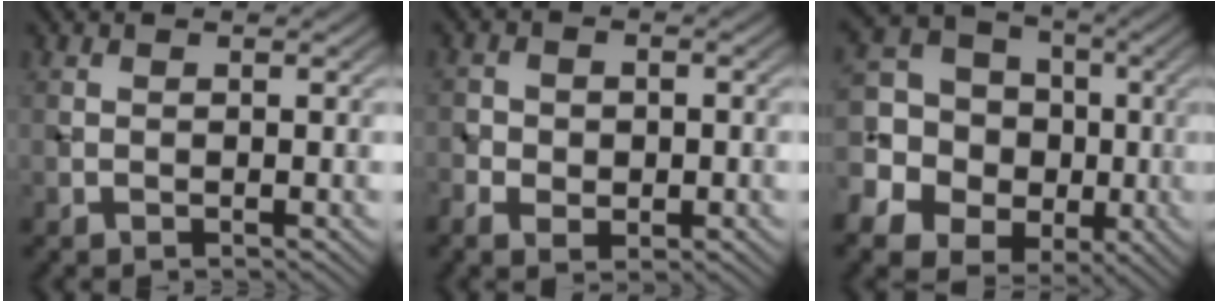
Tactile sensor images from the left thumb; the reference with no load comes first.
{"total": 3.9, "force": [-1.1, 3.1, 2.1], "torque": [-0.035, -0.007, -0.019]}
{"total": 13.6, "force": [-2.5, 11.8, 6.2], "torque": [-0.184, 0.002, -0.060]}